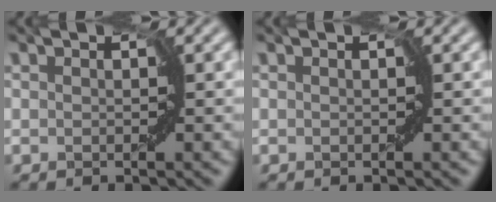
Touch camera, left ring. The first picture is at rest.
{"total": 0.0}